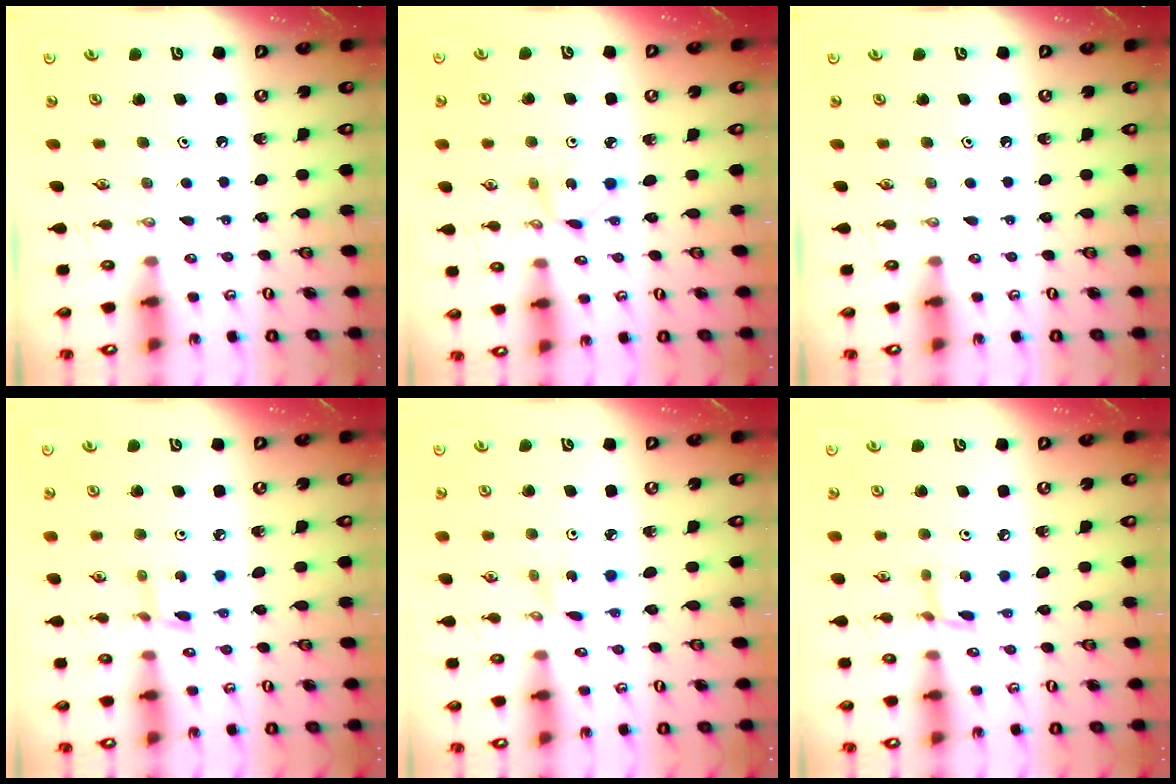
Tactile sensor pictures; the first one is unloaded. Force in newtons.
{"total": 2.0, "press": 2.0, "slide": 0.1}
{"total": 0.0}
{"total": 2.7, "press": 2.6, "slide": 0.3}
{"total": 1.8, "press": 1.8, "slide": 0.3}
{"total": 4.1, "press": 4.1, "slide": 0.1}